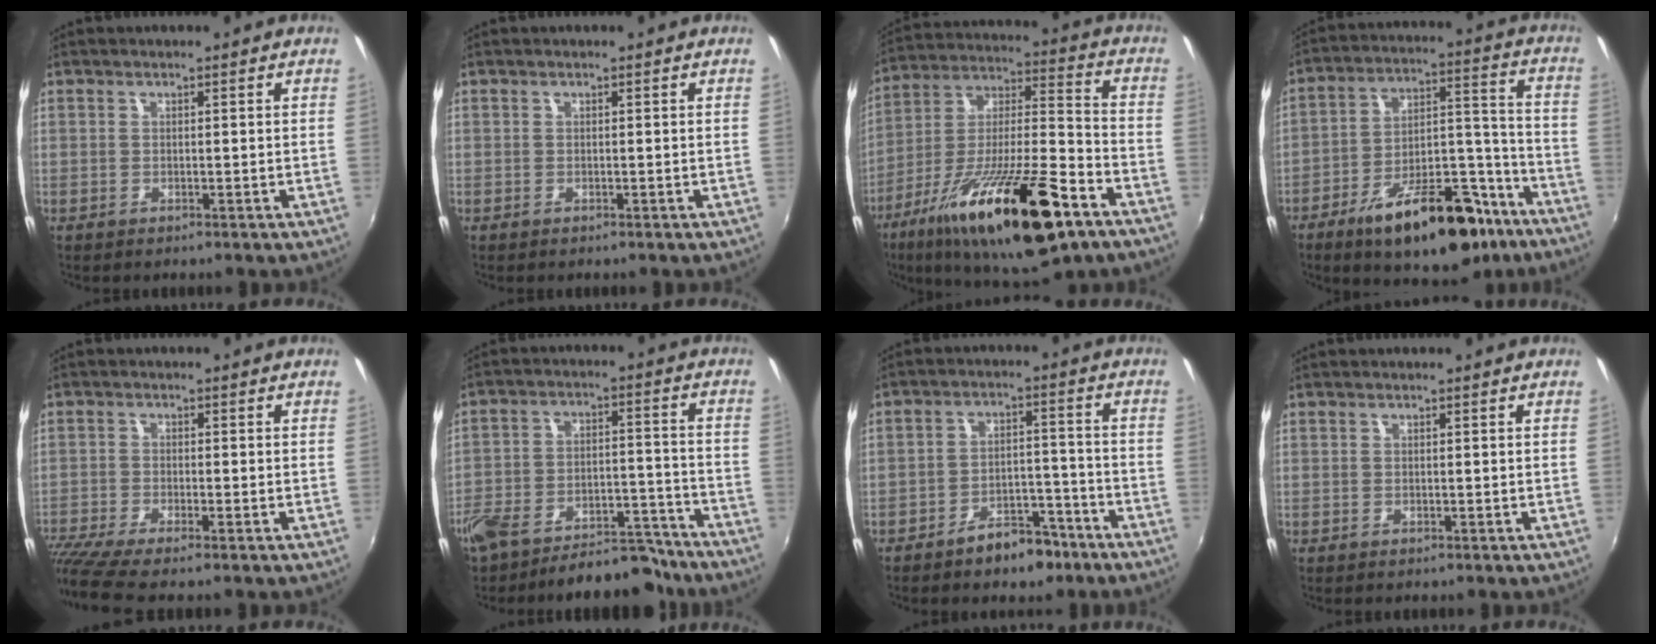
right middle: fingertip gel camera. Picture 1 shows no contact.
{"total": 0.0}
{"total": 27.2, "force": [-14.9, 6.9, 21.7], "torque": [-0.373, -0.038, -0.247]}
{"total": 21.9, "force": [-14.4, 9.3, 13.6], "torque": [-0.211, 0.024, -0.206]}
{"total": 8.2, "force": [-6.6, 0.3, 4.9], "torque": [-0.116, -0.040, -0.119]}
{"total": 15.9, "force": [-13.4, 6.1, 6.0], "torque": [-0.121, 0.020, -0.182]}
{"total": 7.7, "force": [-5.8, 4.1, 2.9], "torque": [-0.052, 0.029, -0.074]}
{"total": 0.0}